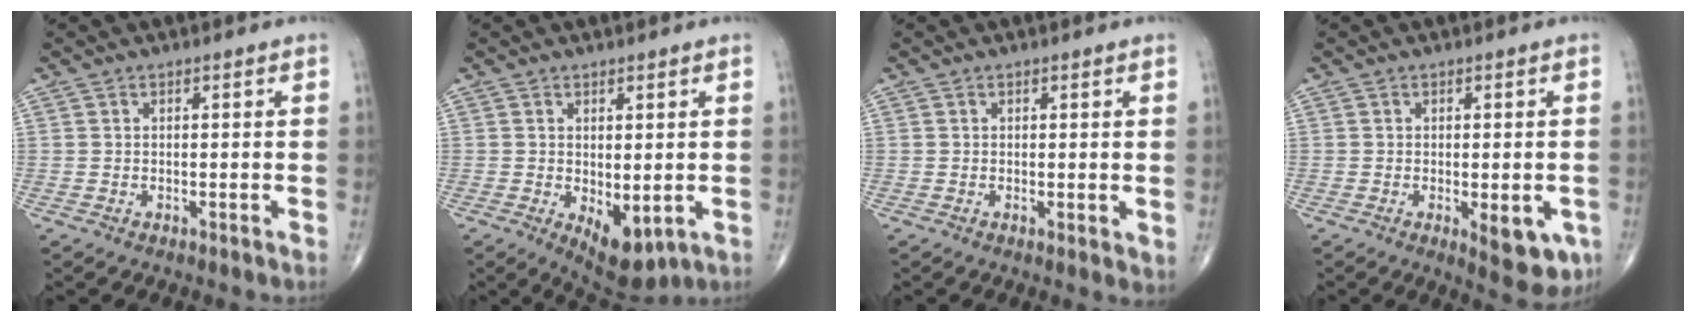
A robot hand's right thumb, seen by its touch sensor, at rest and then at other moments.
{"total": 7.3, "force": [-1.6, 3.7, 6.1], "torque": [-0.072, -0.011, -0.005]}
{"total": 1.7, "force": [0.2, 0.8, 1.5], "torque": [-0.023, -0.009, 0.001]}
{"total": 7.5, "force": [-2.3, 3.0, 6.4], "torque": [-0.065, -0.010, -0.023]}